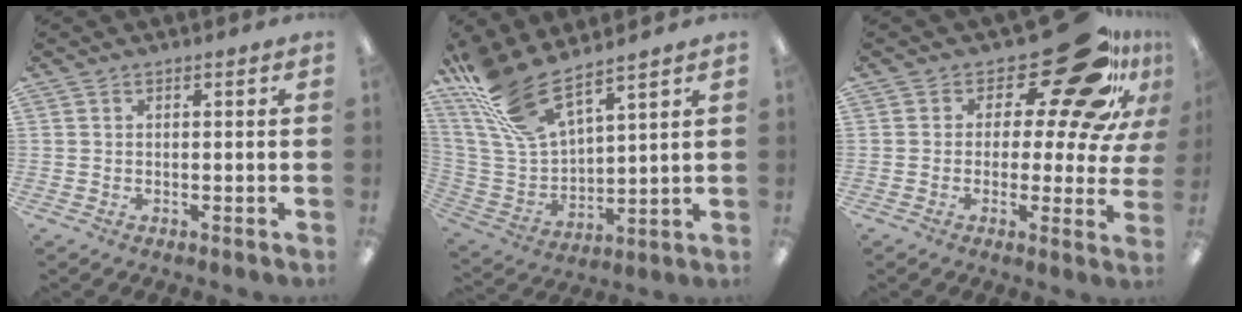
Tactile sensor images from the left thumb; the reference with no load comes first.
{"total": 16.5, "force": [12.4, 5.2, 9.6], "torque": [-0.240, -0.071, 0.223]}
{"total": 20.9, "force": [12.4, 8.6, 14.5], "torque": [-0.189, -0.090, 0.201]}